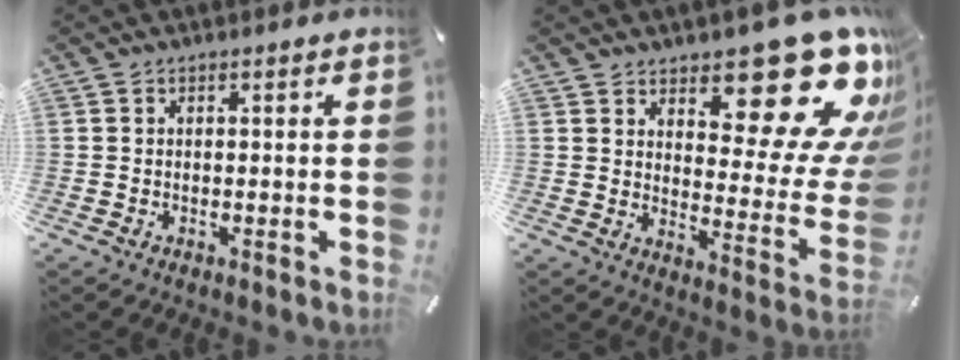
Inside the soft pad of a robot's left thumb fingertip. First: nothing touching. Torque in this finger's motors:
{"motor_torque": [3.22, 1.78, 1.40, -1.37, 0.26]}